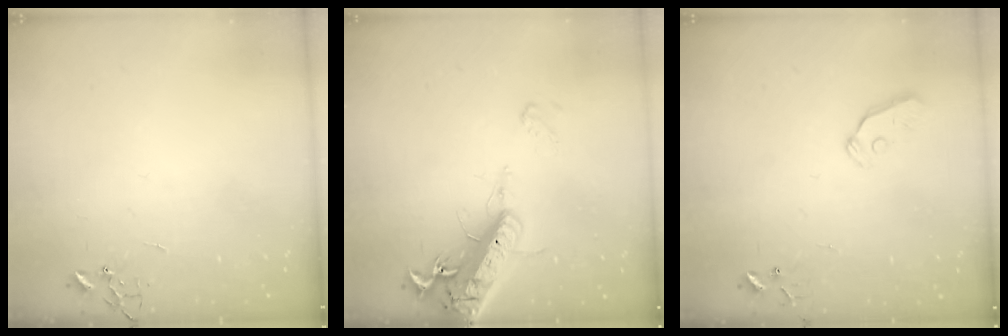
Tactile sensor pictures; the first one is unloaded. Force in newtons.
{"total": 18.9, "press": 18.5, "slide": 3.7}
{"total": 3.0, "press": 3.0, "slide": 0.3}